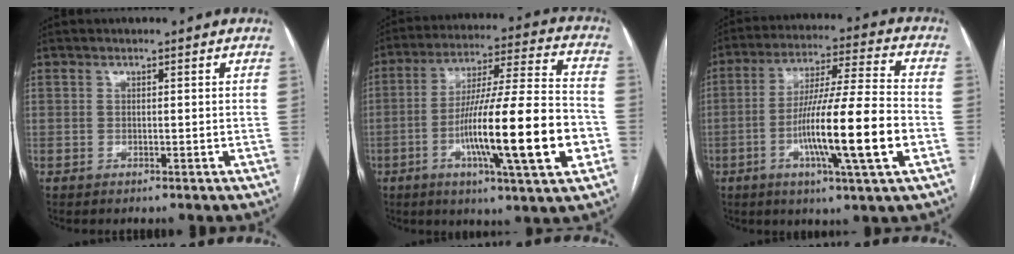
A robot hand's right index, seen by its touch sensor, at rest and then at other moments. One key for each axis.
{"total": 20.5, "fx": -5.5, "fy": 1.0, "fz": 19.7, "tx": -0.316, "ty": -0.005, "tz": -0.085}
{"total": 16.4, "fx": -4.5, "fy": -0.1, "fz": 15.8, "tx": -0.280, "ty": -0.007, "tz": -0.077}